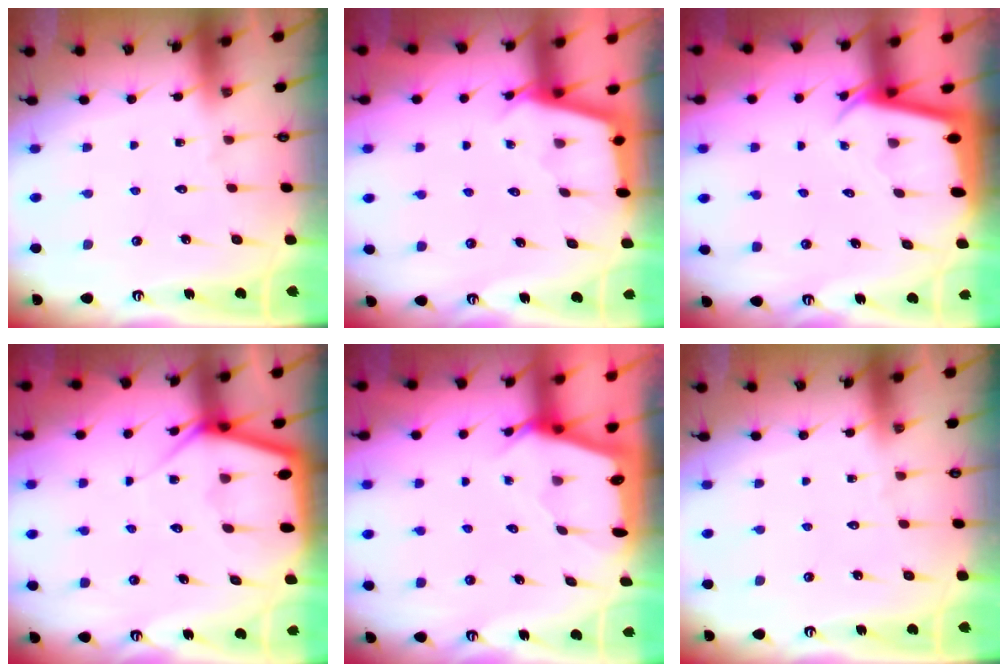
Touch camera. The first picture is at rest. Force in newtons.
{"total": 2.9, "press": 2.9, "slide": 0.3}
{"total": 2.1, "press": 2.1, "slide": 0.2}
{"total": 6.3, "press": 6.3, "slide": 0.5}
{"total": 2.3, "press": 2.3, "slide": 0.3}
{"total": 0.0}